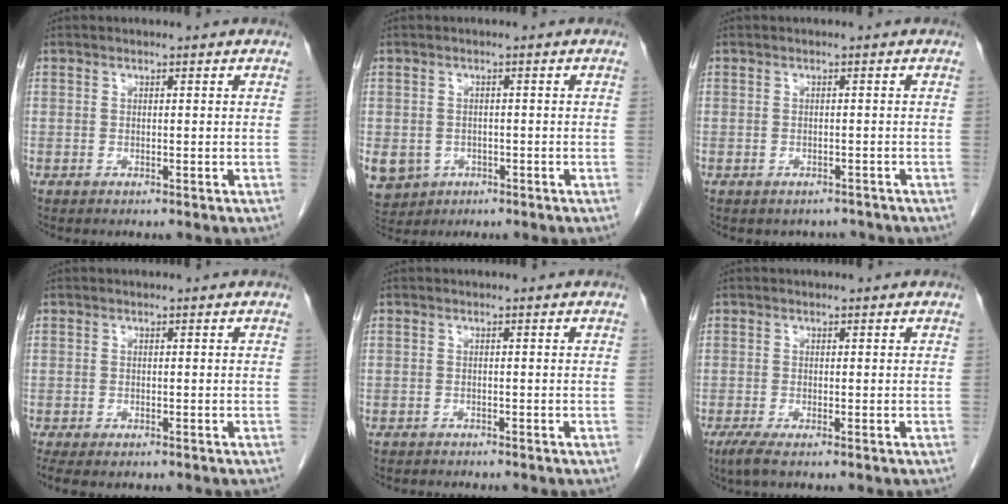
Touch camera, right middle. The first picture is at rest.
{"total": 11.0, "force": [-4.2, 9.4, 3.9], "torque": [-0.122, -0.001, -0.051]}
{"total": 2.4, "force": [-2.1, 1.2, -0.2], "torque": [0.002, 0.006, -0.027]}
{"total": 3.9, "force": [-3.1, 1.5, 1.9], "torque": [-0.027, -0.011, -0.043]}
{"total": 1.7, "force": [-1.6, 0.5, 0.2], "torque": [-0.007, -0.004, -0.023]}
{"total": 1.8, "force": [-1.1, 0.1, 1.4], "torque": [-0.036, -0.008, -0.026]}